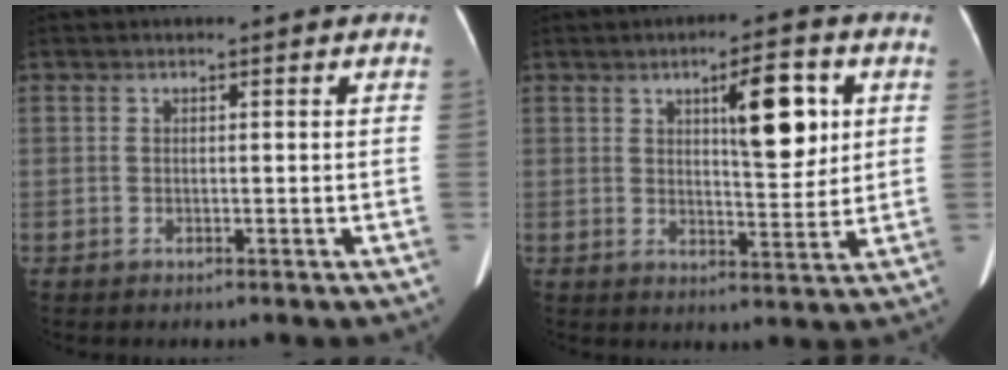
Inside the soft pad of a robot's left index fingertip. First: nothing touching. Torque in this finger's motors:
{"motor_torque": [1.00, -0.49, 0.46, 0.12]}